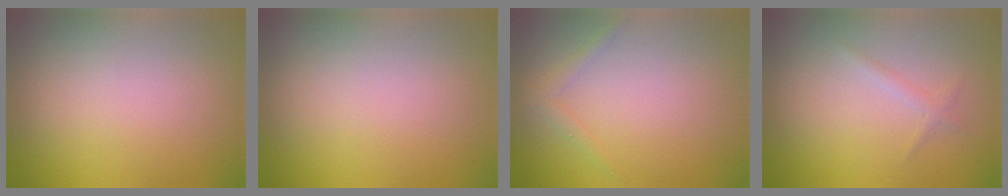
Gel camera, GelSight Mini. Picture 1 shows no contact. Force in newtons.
{"total": 0.0}
{"total": 1.2, "press": 1.2, "slide": 0.1}
{"total": 0.8, "press": 0.8, "slide": 0.1}